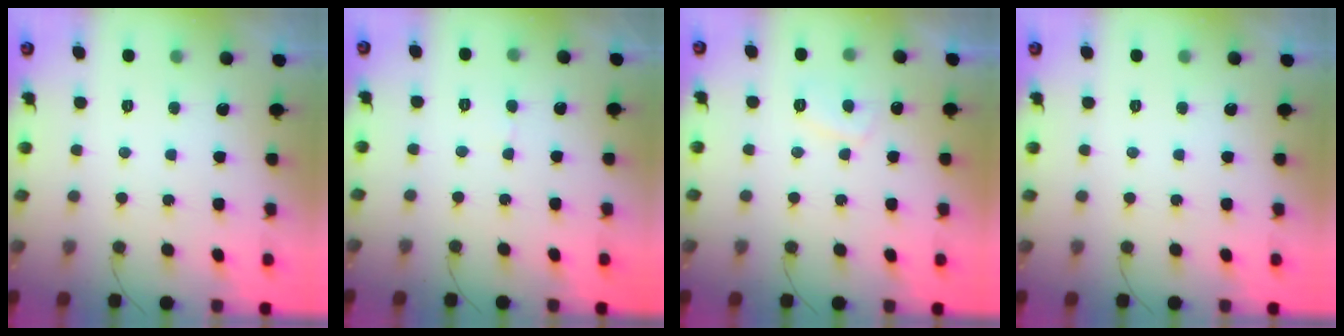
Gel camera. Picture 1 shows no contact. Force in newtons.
{"total": 3.5, "press": 3.4, "slide": 0.3}
{"total": 3.5, "press": 3.4, "slide": 0.7}
{"total": 0.0}